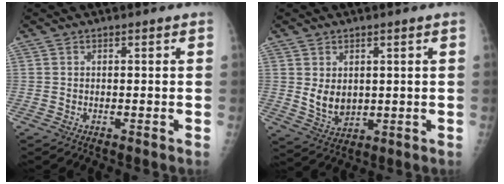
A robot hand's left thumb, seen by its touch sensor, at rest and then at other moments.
{"total": 5.7, "force": [0.8, 4.1, 3.8], "torque": [-0.049, -0.017, 0.032]}